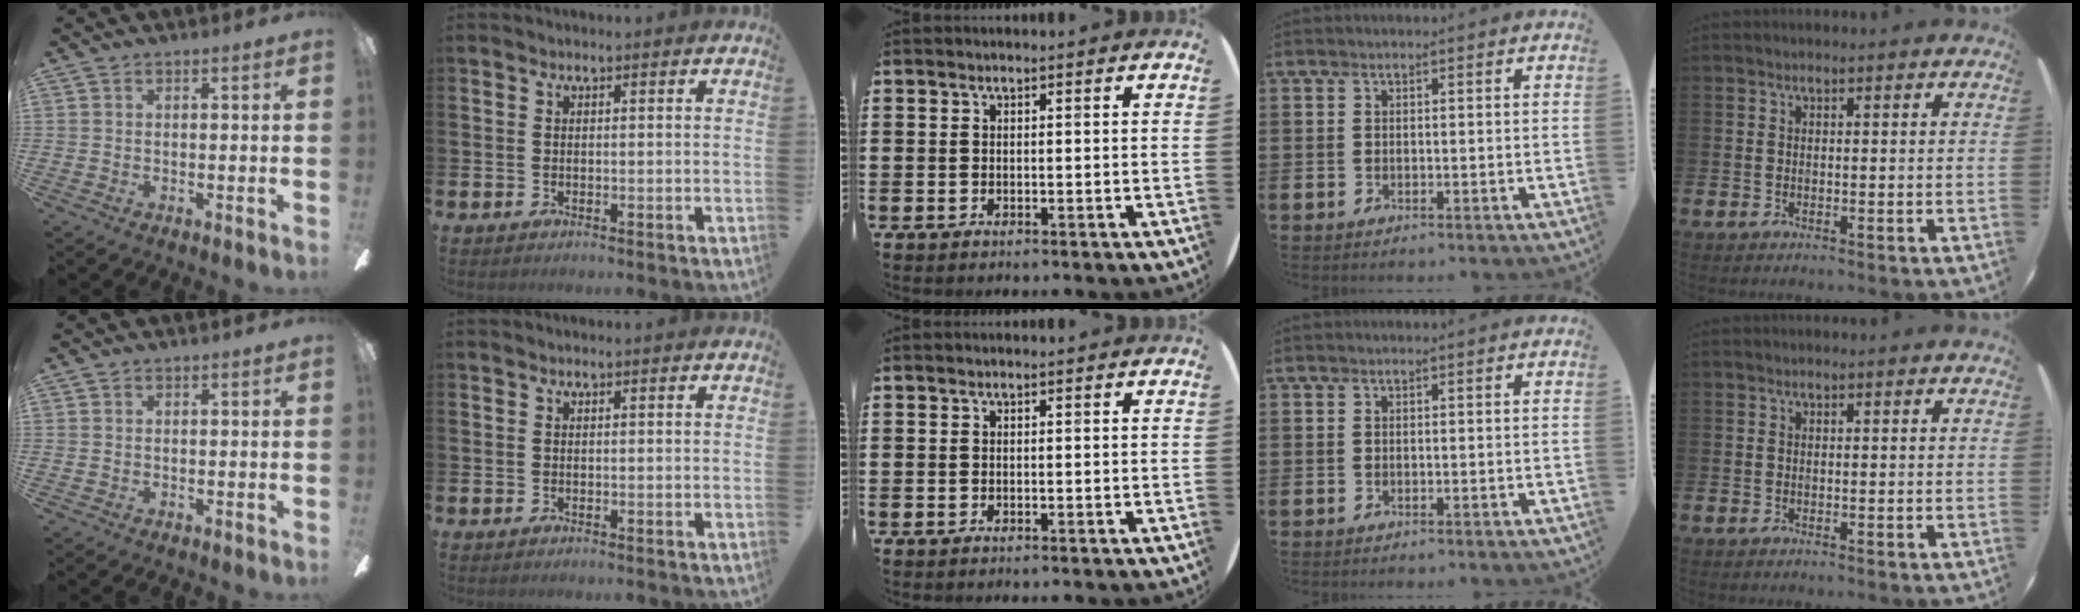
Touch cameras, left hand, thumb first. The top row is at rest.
{}